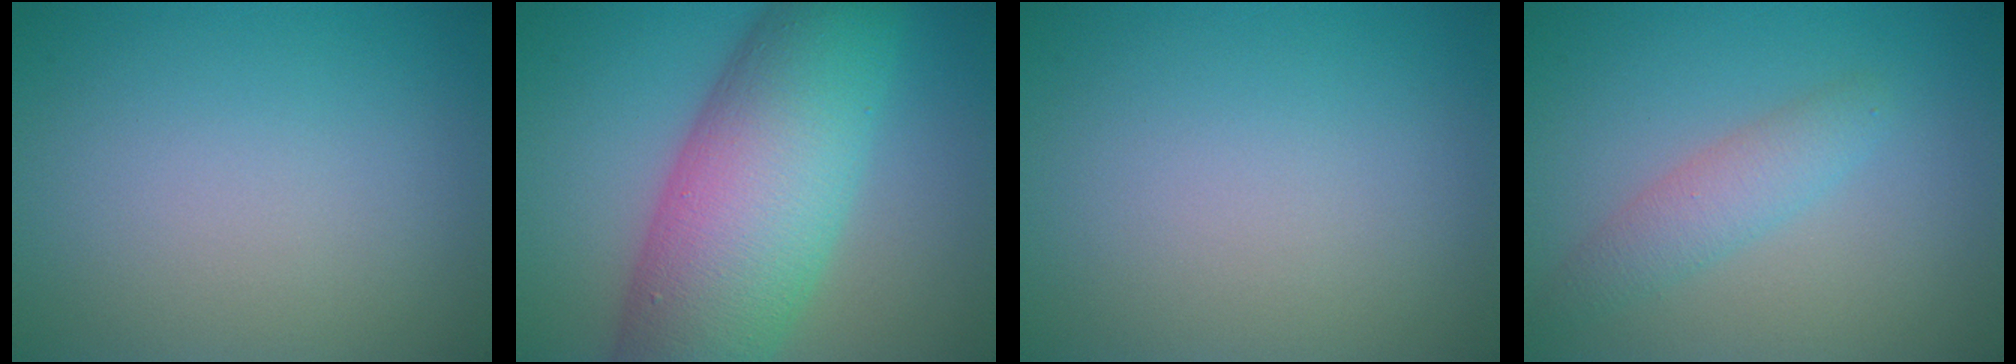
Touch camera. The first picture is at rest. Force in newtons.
{"total": 12.8, "press": 12.8, "slide": 0.3}
{"total": 0.0}
{"total": 2.5, "press": 2.5, "slide": 0.0}